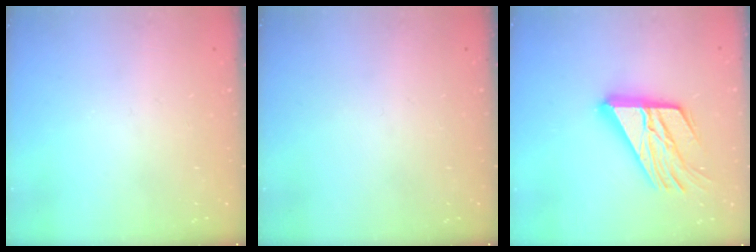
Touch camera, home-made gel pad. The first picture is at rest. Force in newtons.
{"total": 0.0}
{"total": 20.1, "press": 20.0, "slide": 2.1}